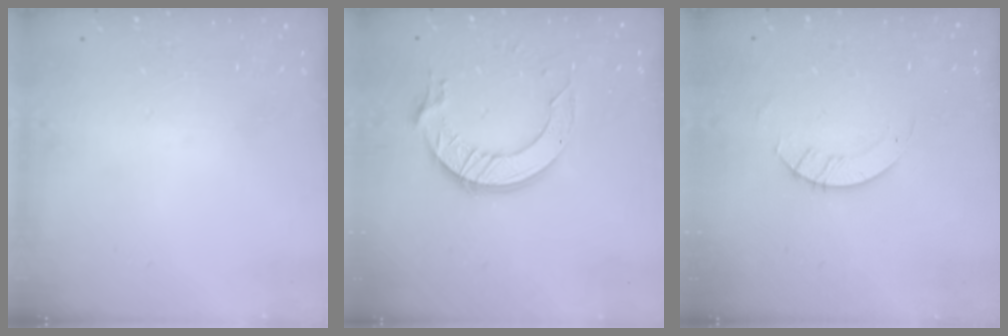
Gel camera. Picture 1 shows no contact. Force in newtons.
{"total": 11.8, "press": 11.8, "slide": 1.1}
{"total": 2.9, "press": 2.9, "slide": 0.3}